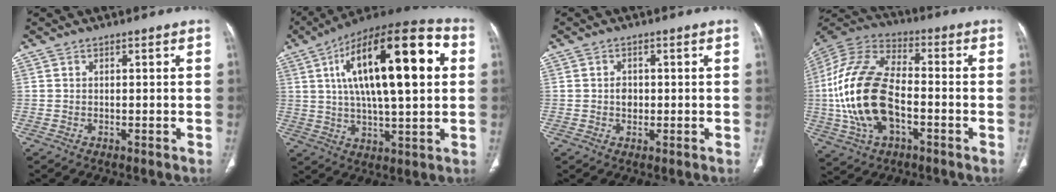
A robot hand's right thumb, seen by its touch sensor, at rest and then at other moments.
{"total": 26.4, "force": [6.2, 9.0, 24.0], "torque": [-0.385, 0.021, 0.088]}
{"total": 2.3, "force": [0.0, 1.8, 1.4], "torque": [-0.014, 0.003, 0.000]}
{"total": 21.2, "force": [-3.3, 11.8, 17.2], "torque": [-0.363, 0.020, -0.061]}